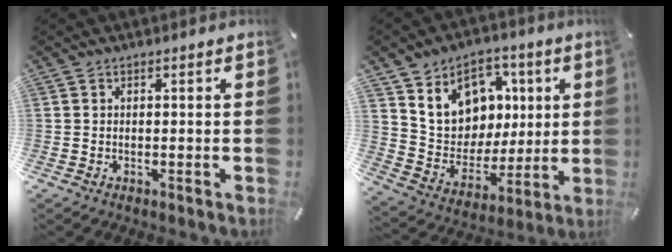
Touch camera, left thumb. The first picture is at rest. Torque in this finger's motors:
{"motor_torque": [1.07, 0.23, 1.60, -1.17, 0.14]}